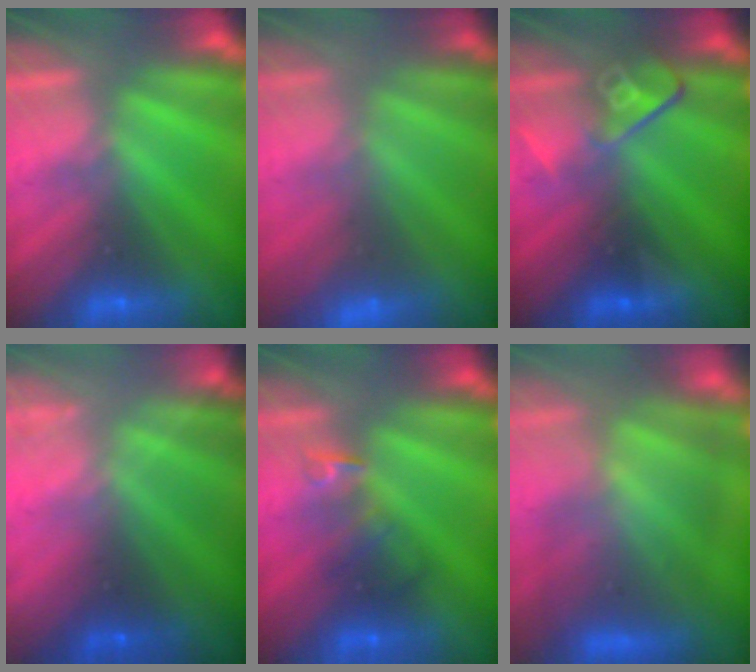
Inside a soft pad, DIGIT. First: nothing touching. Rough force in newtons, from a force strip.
{"total": 2.9}
{"total": 2.7}
{"total": 7.2}
{"total": 2.4}
{"total": 9.0}